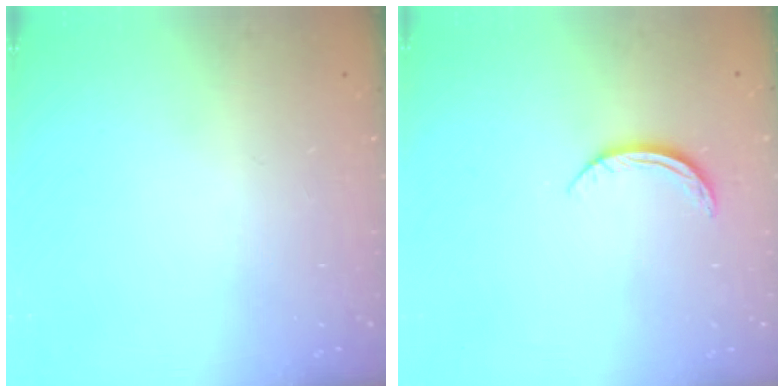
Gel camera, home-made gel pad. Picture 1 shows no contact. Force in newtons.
{"total": 6.1, "press": 6.1, "slide": 0.5}